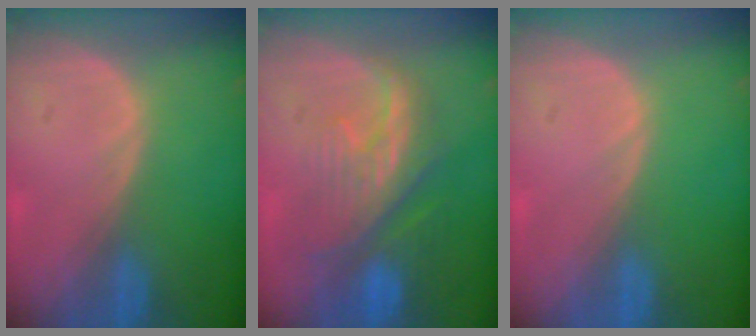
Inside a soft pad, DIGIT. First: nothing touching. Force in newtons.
{"total": 9.8, "press": 9.0, "slide": 4.1}
{"total": 0.0}